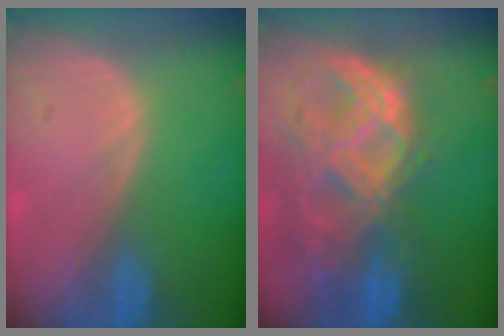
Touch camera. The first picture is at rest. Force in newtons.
{"total": 11.4, "press": 9.6, "slide": 6.2}